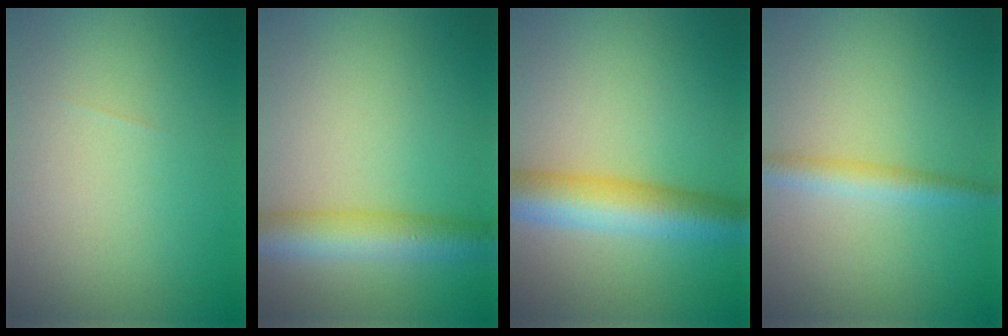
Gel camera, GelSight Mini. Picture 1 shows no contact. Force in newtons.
{"total": 5.5, "press": 5.5, "slide": 0.2}
{"total": 7.0, "press": 7.0, "slide": 0.2}
{"total": 2.3, "press": 2.3, "slide": 0.1}